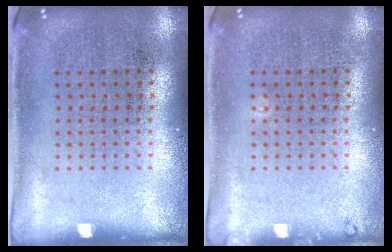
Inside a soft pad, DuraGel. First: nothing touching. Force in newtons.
{"total": 0.7, "press": 0.7, "slide": 0.2}